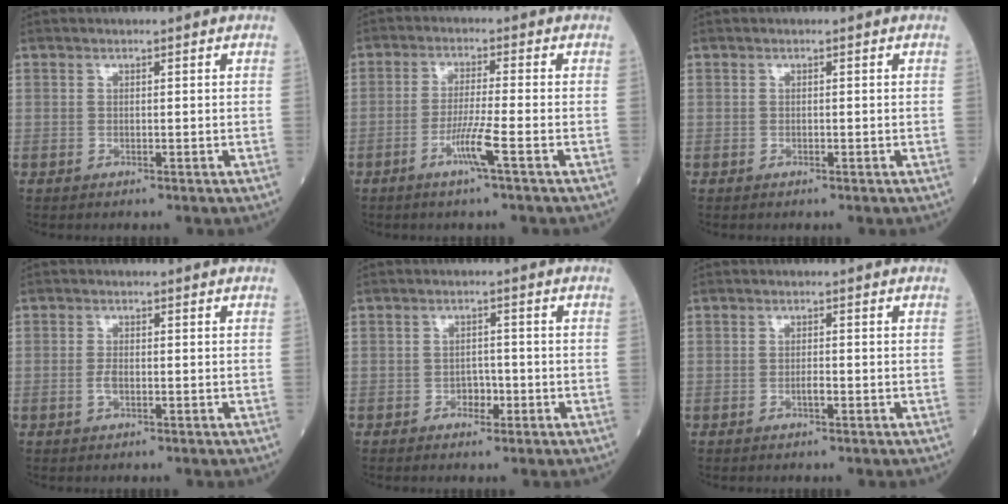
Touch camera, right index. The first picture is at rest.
{"total": 5.0, "force": [-2.4, -0.9, 4.3], "torque": [-0.085, -0.010, -0.051]}
{"total": 0.0}
{"total": 1.6, "force": [-0.5, 0.6, 1.4], "torque": [-0.031, 0.002, -0.009]}
{"total": 2.3, "force": [-1.1, 1.5, 1.3], "torque": [-0.013, 0.008, -0.017]}
{"total": 1.2, "force": [-0.5, 0.2, 1.0], "torque": [-0.018, 0.002, -0.010]}